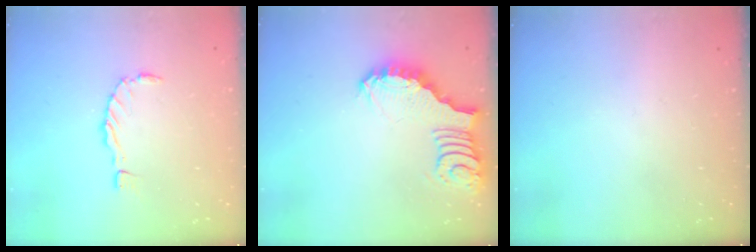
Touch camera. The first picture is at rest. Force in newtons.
{"total": 3.1, "press": 3.1, "slide": 0.5}
{"total": 0.0}